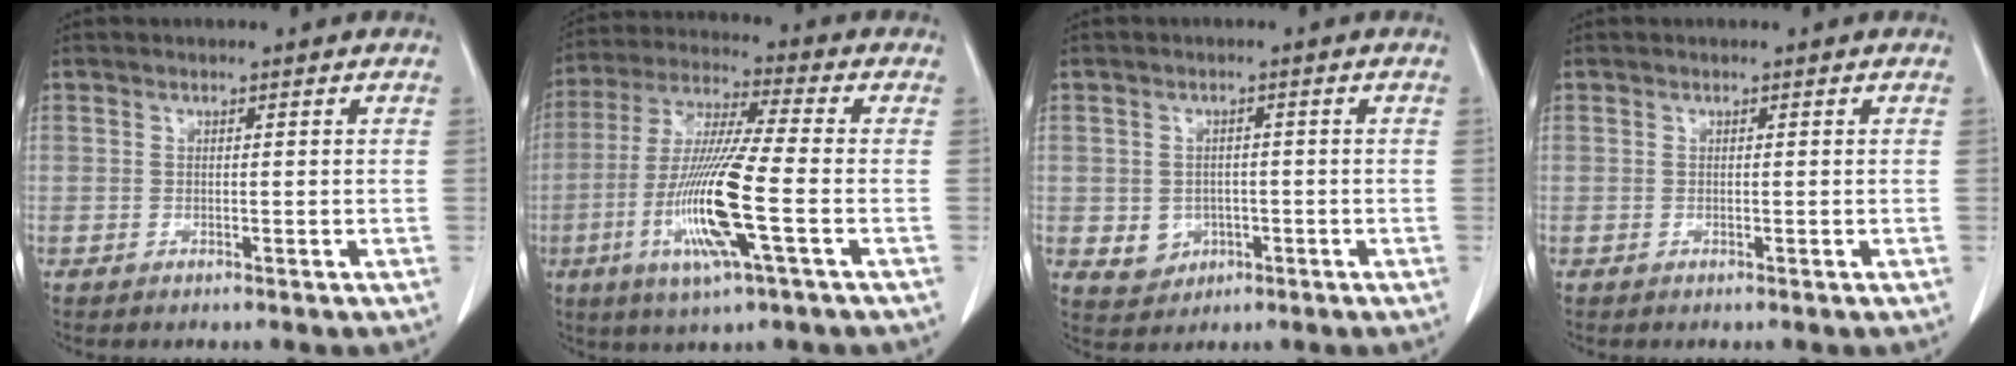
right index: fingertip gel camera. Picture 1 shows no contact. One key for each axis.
{"total": 14.7, "fx": -4.1, "fy": 0.2, "fz": 14.1, "tx": -0.293, "ty": -0.017, "tz": -0.081}
{"total": 4.4, "fx": -0.9, "fy": 4.1, "fz": 1.4, "tx": -0.014, "ty": 0.004, "tz": -0.001}
{"total": 0.0}